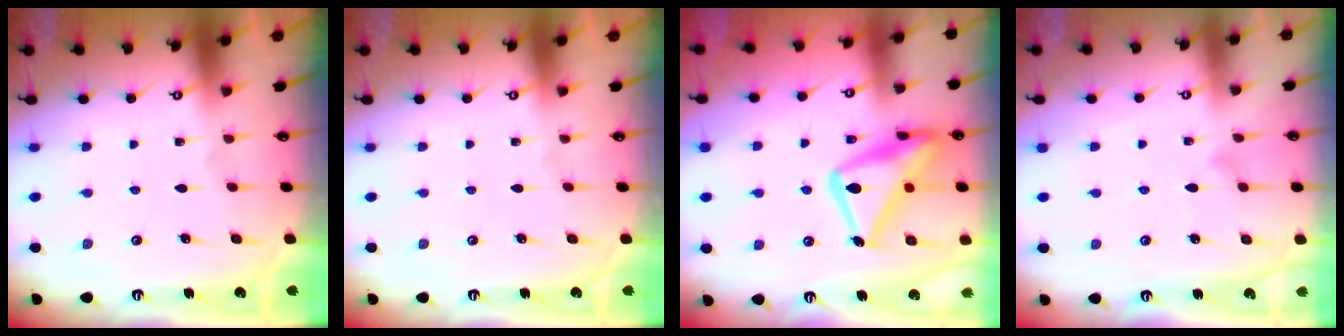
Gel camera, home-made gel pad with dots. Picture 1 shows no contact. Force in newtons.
{"total": 0.0}
{"total": 19.9, "press": 19.8, "slide": 1.6}
{"total": 8.1, "press": 8.1, "slide": 0.5}